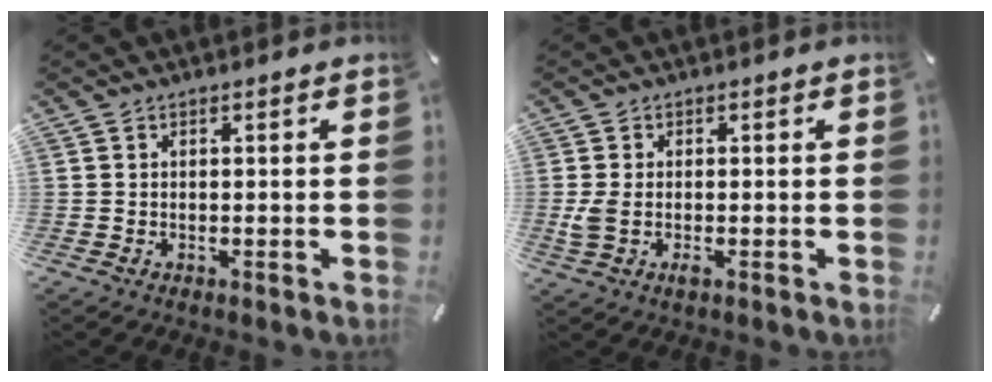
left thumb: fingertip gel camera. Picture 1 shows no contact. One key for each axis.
{"total": 3.4, "fx": -0.5, "fy": 1.9, "fz": 2.9, "tx": -0.056, "ty": -0.007, "tz": -0.010}